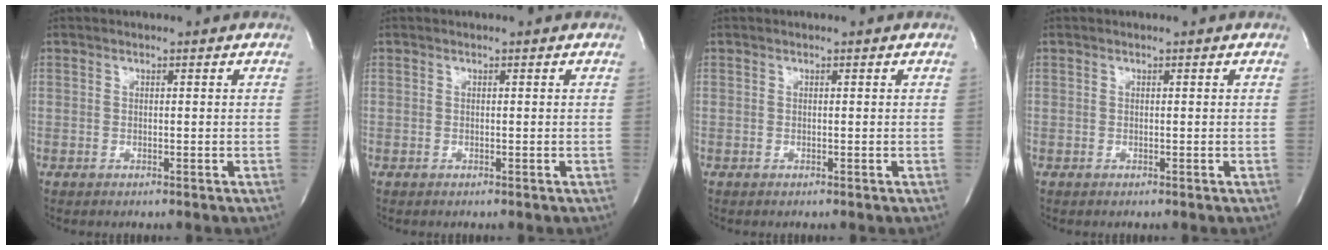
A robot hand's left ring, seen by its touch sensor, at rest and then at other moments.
{"total": 0.0}
{"total": 0.0}
{"total": 0.0}